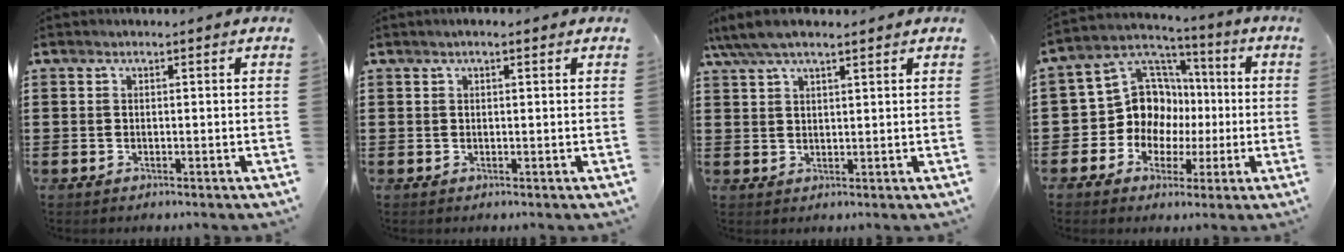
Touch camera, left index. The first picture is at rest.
{"total": 0.9, "force": [0.5, 0.1, 0.8], "torque": [-0.014, 0.002, 0.008]}
{"total": 4.8, "force": [3.6, 1.1, 3.0], "torque": [-0.066, 0.002, 0.066]}
{"total": 11.4, "force": [-0.3, 10.7, 4.0], "torque": [-0.130, -0.001, 0.000]}